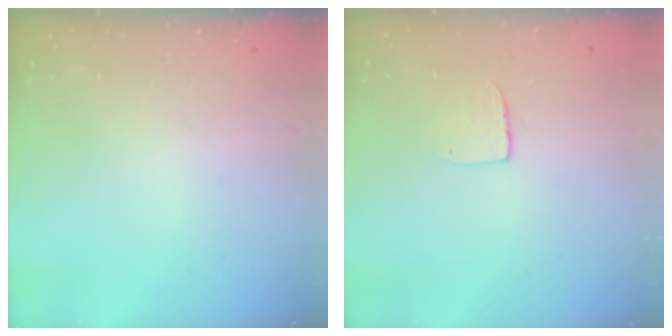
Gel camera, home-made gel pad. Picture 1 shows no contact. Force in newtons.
{"total": 5.9, "press": 5.9, "slide": 0.5}